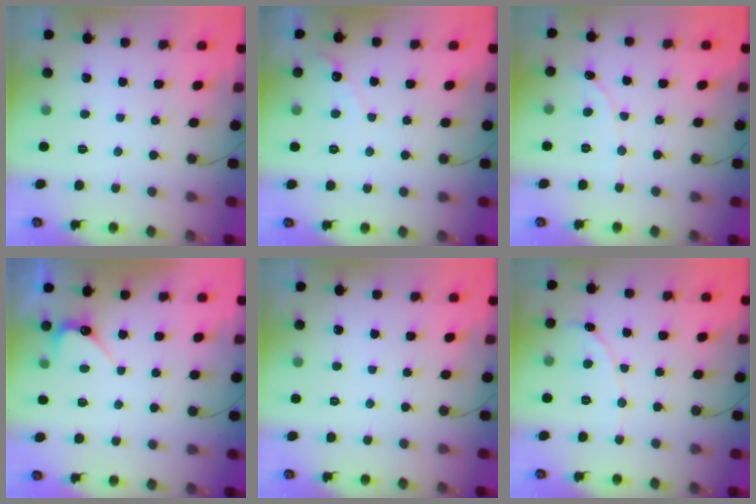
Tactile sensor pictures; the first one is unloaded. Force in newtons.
{"total": 4.5, "press": 4.5, "slide": 0.3}
{"total": 1.0, "press": 1.0, "slide": 0.1}
{"total": 3.1, "press": 3.1, "slide": 0.2}
{"total": 0.0}
{"total": 2.1, "press": 2.1, "slide": 0.2}